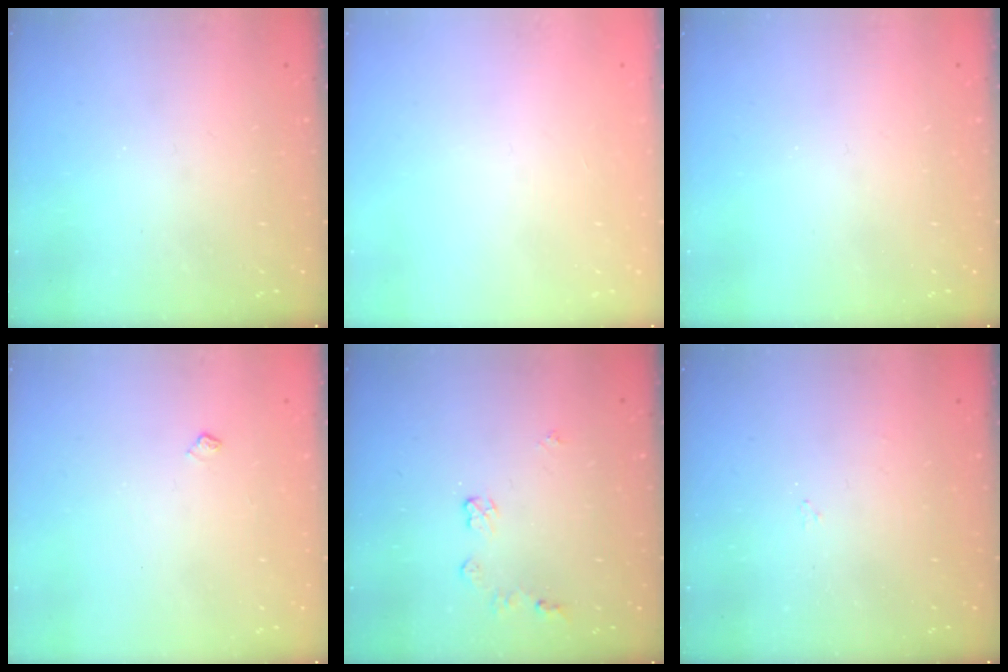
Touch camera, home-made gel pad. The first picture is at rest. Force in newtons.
{"total": 0.0}
{"total": 0.0}
{"total": 3.2, "press": 3.1, "slide": 0.5}
{"total": 5.0, "press": 4.9, "slide": 0.2}
{"total": 2.9, "press": 2.8, "slide": 0.4}